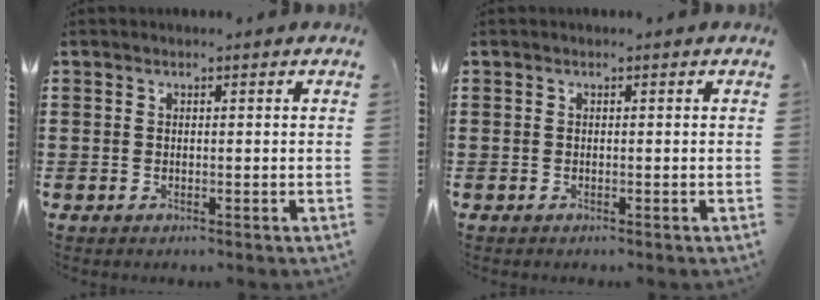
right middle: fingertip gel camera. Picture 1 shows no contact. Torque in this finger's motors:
{"motor_torque": [-0.81, 0.03, -0.02, 0.02]}